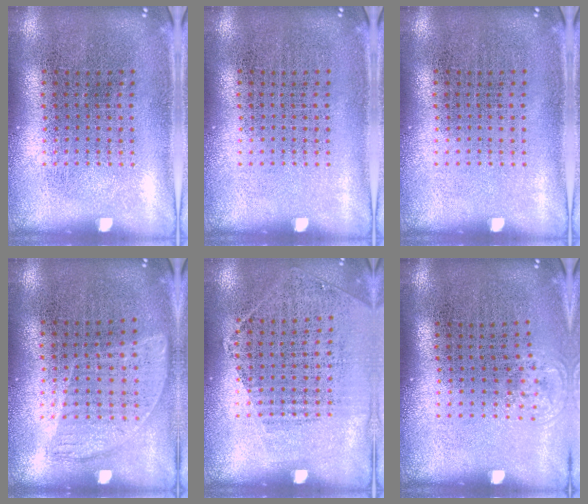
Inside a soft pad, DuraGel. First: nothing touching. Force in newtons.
{"total": 0.0}
{"total": 0.0}
{"total": 0.9, "press": 0.8, "slide": 0.5}
{"total": 1.2, "press": 1.0, "slide": 0.7}
{"total": 0.6, "press": 0.5, "slide": 0.3}